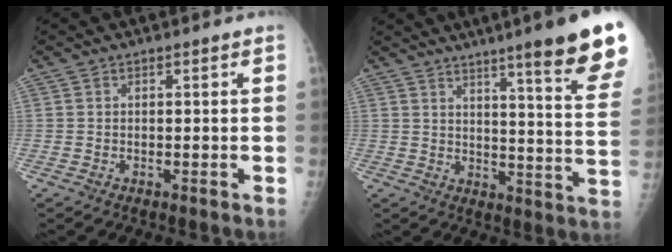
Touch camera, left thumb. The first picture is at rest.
{"total": 19.3, "force": [12.9, 1.3, 14.3], "torque": [-0.165, -0.068, 0.161]}